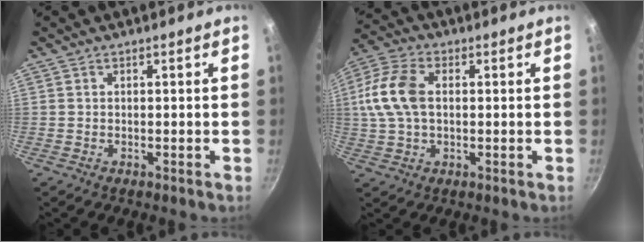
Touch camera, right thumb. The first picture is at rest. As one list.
[{"total": 11.5, "force": [1.3, 7.1, 8.9], "torque": [-0.182, 0.019, 0.014]}]